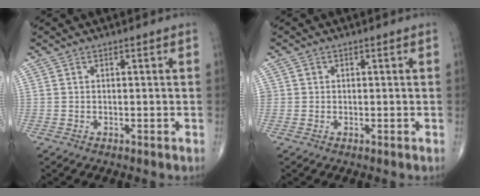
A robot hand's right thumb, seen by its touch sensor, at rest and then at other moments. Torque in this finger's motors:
{"motor_torque": [-0.36, 0.54, 0.18, 0.08, -0.01]}